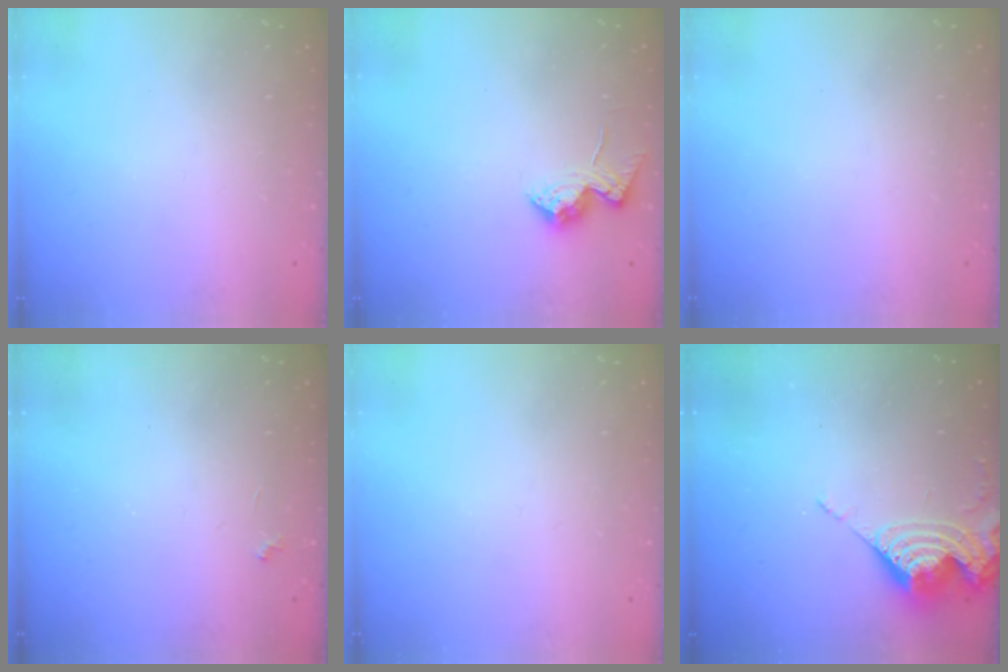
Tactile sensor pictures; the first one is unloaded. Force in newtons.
{"total": 13.6, "press": 13.5, "slide": 1.0}
{"total": 0.0}
{"total": 2.3, "press": 2.3, "slide": 0.4}
{"total": 0.0}
{"total": 8.5, "press": 8.4, "slide": 0.9}